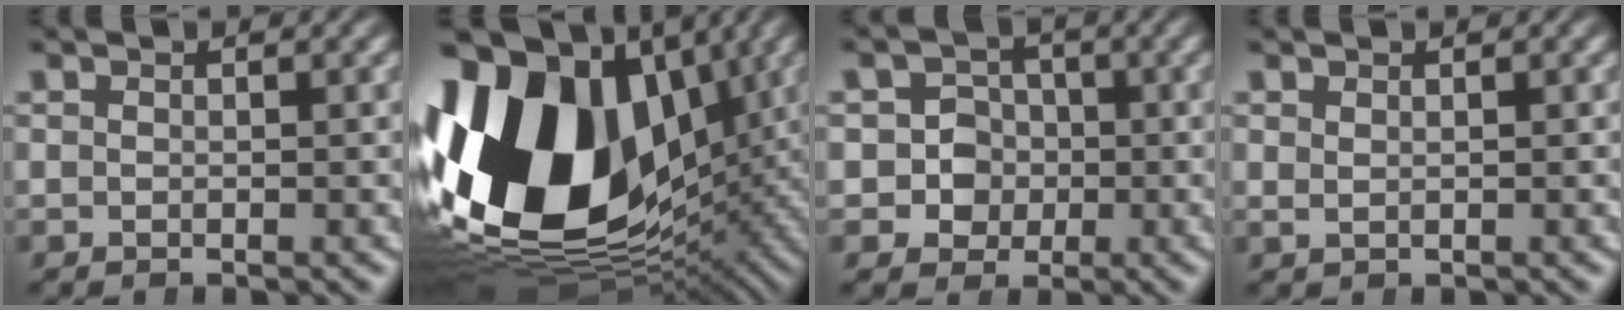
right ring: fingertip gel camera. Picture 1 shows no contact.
{"total": 27.8, "force": [0.4, 19.0, 20.2], "torque": [-0.352, -0.037, 0.024]}
{"total": 5.9, "force": [-1.0, 5.6, 1.7], "torque": [-0.049, -0.023, -0.013]}
{"total": 0.8, "force": [0.6, -0.5, 0.2], "torque": [0.000, -0.006, 0.017]}